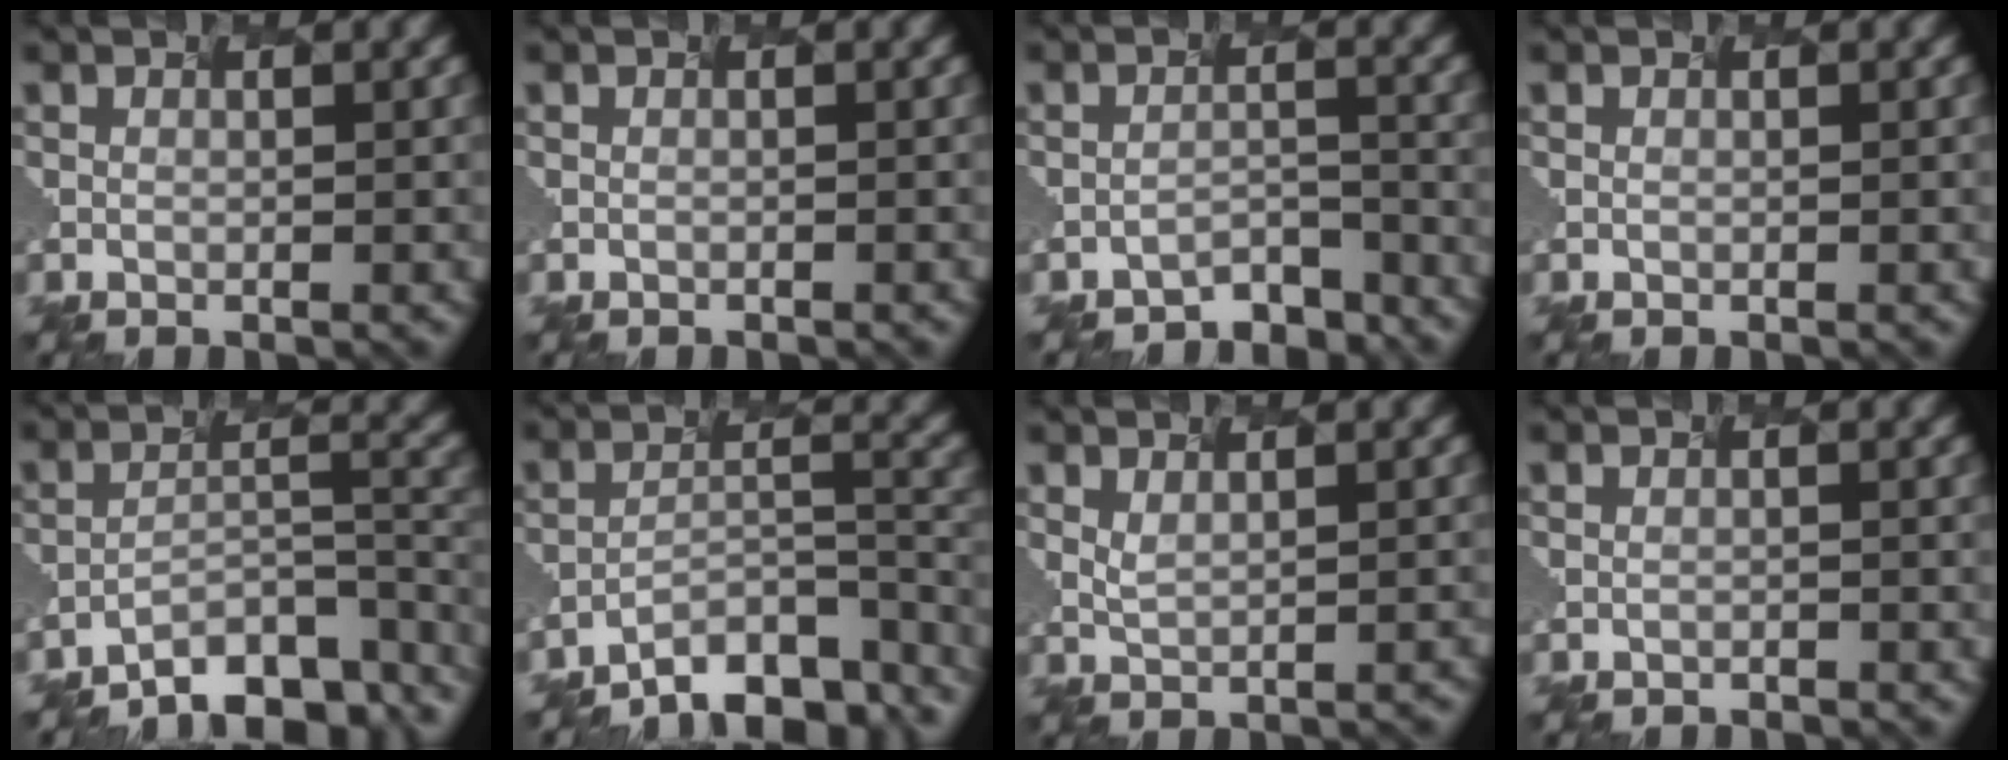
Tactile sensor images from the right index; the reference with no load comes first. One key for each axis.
{"total": 0.0}
{"total": 4.6, "fx": -4.6, "fy": -0.3, "fz": -0.5, "tx": -0.014, "ty": -0.007, "tz": -0.041}
{"total": 0.0}
{"total": 7.4, "fx": -6.8, "fy": 0.9, "fz": 2.7, "tx": -0.056, "ty": -0.007, "tz": -0.091}
{"total": 8.2, "fx": -7.6, "fy": 0.9, "fz": 2.8, "tx": -0.057, "ty": -0.007, "tz": -0.103}
{"total": 0.5, "fx": 0.4, "fy": 0.0, "fz": 0.3, "tx": -0.026, "ty": -0.009, "tz": 0.031}
{"total": 0.8, "fx": -0.8, "fy": -0.2, "fz": -0.1, "tx": 0.006, "ty": -0.002, "tz": 0.002}